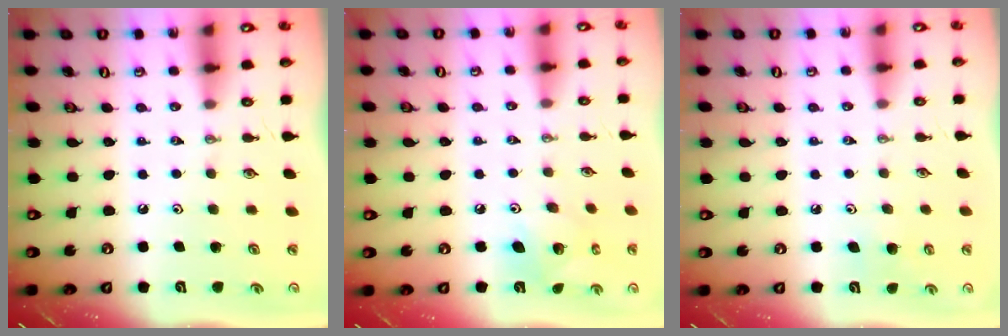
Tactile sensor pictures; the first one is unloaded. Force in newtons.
{"total": 7.8, "press": 7.8, "slide": 0.6}
{"total": 3.9, "press": 3.9, "slide": 0.4}